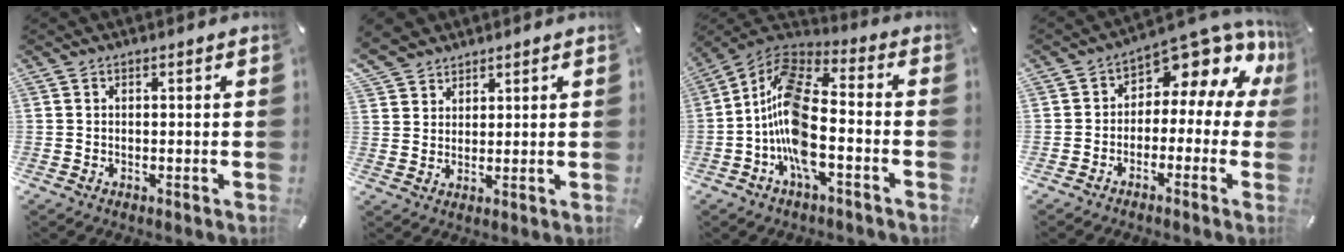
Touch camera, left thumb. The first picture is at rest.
{"total": 5.6, "force": [4.2, 3.7, 0.3], "torque": [-0.017, -0.014, 0.081]}
{"total": 14.4, "force": [-5.1, 6.5, 11.8], "torque": [-0.255, 0.003, -0.095]}
{"total": 8.5, "force": [5.7, 3.8, 5.1], "torque": [-0.071, -0.063, 0.093]}